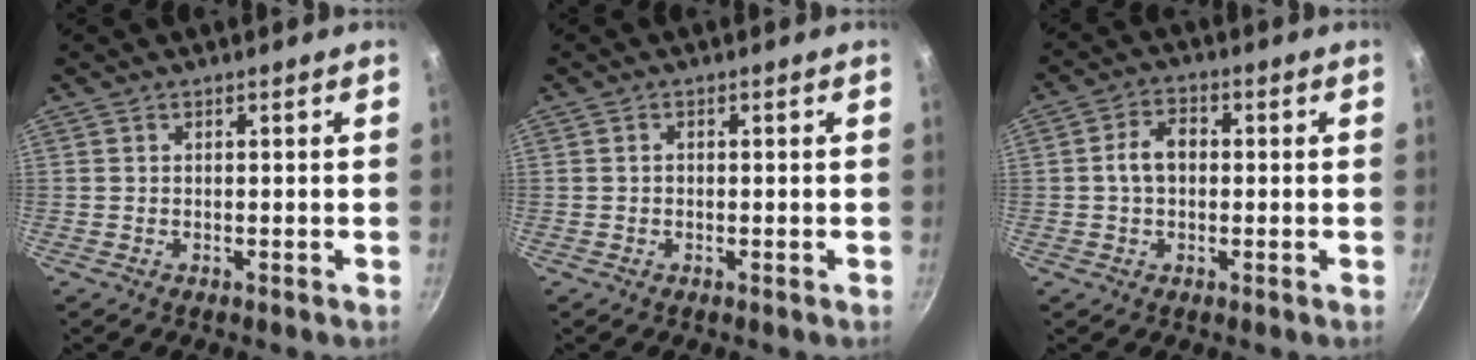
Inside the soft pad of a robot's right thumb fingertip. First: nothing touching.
{"total": 0.7, "force": [0.0, 0.6, 0.4], "torque": [-0.007, 0.005, -0.001]}
{"total": 5.7, "force": [0.1, 4.0, 4.1], "torque": [-0.060, 0.018, -0.006]}